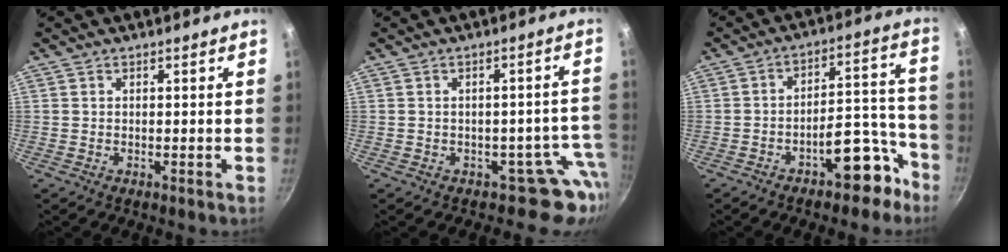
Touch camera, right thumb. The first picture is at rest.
{"total": 6.6, "force": [-3.2, 5.4, 1.9], "torque": [0.063, 0.049, -0.032]}
{"total": 11.5, "force": [-6.8, 5.2, 7.7], "torque": [-0.053, 0.085, -0.091]}